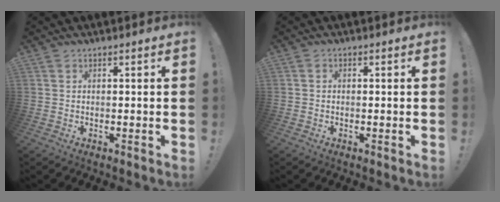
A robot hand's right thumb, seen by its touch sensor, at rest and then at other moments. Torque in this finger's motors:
{"motor_torque": [-0.08, 0.03, 0.04, -0.01, 0.07]}